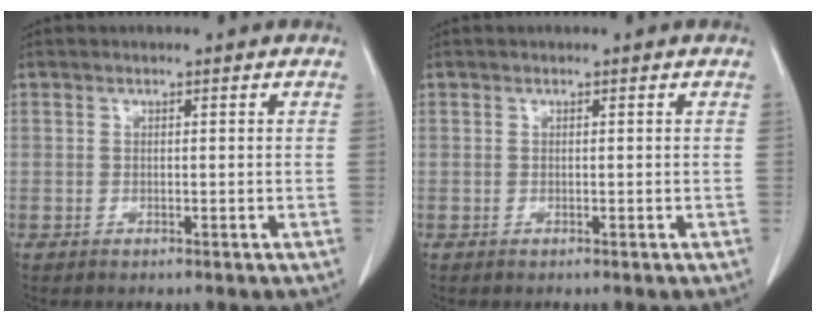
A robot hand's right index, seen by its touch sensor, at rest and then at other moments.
{"total": 0.0}